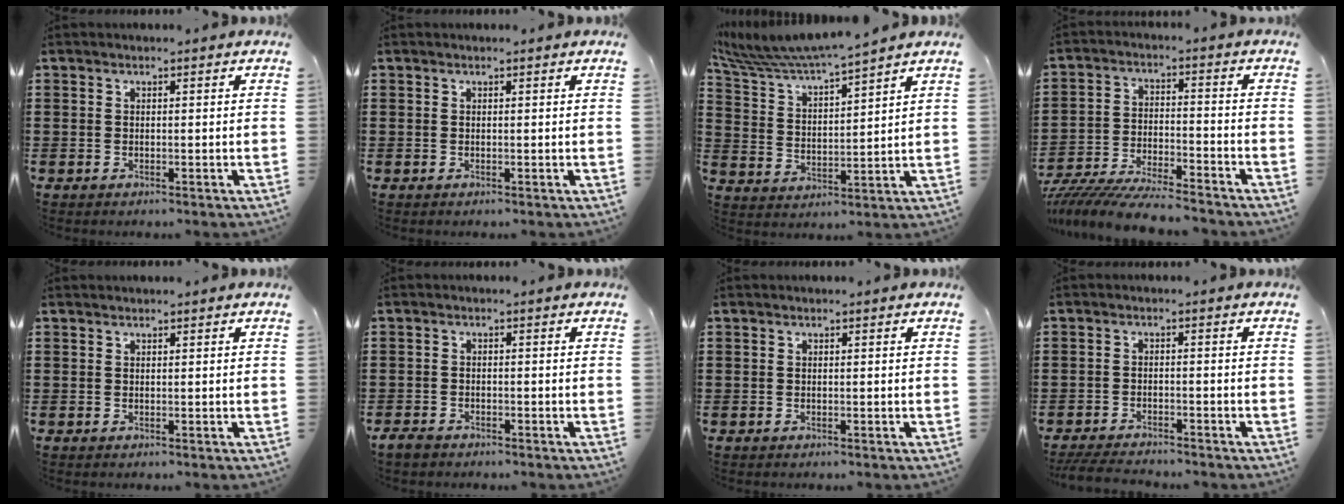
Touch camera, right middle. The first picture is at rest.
{"total": 0.0}
{"total": 5.7, "force": [5.5, -0.3, 1.5], "torque": [-0.056, -0.039, 0.092]}
{"total": 7.6, "force": [-7.4, 0.2, 1.8], "torque": [-0.040, 0.001, -0.145]}
{"total": 0.5, "force": [0.5, 0.1, 0.0], "torque": [-0.002, 0.001, 0.010]}
{"total": 1.7, "force": [-1.4, 0.7, 0.5], "torque": [-0.021, -0.001, -0.031]}
{"total": 0.0}
{"total": 3.3, "force": [-3.2, 0.3, 0.7], "torque": [-0.021, -0.003, -0.067]}